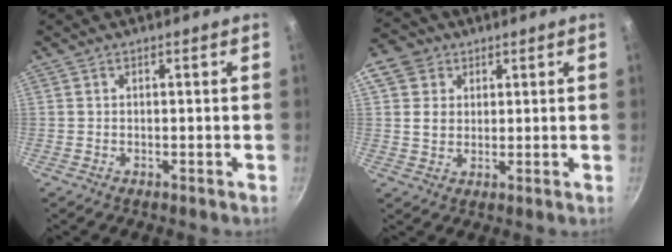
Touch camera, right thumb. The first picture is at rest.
{"total": 7.0, "force": [2.6, 5.8, 2.8], "torque": [-0.022, -0.004, 0.038]}